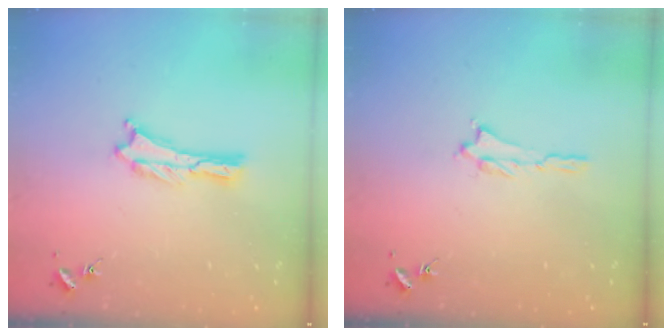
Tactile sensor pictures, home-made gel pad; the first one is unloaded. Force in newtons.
{"total": 1.2, "press": 1.2, "slide": 0.3}